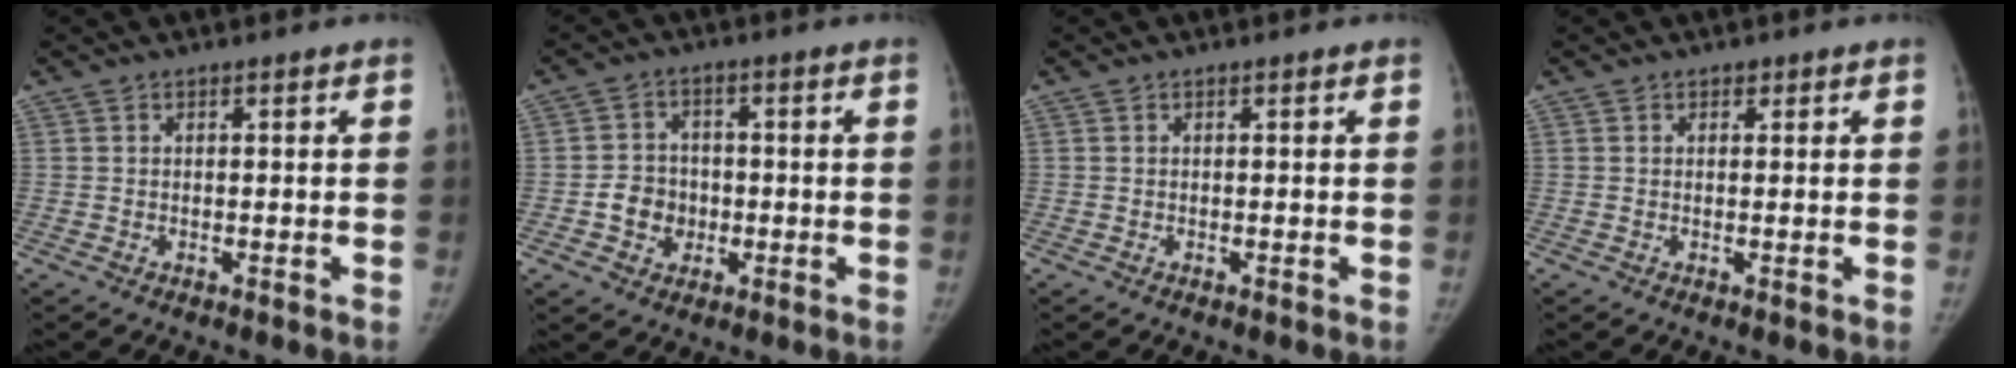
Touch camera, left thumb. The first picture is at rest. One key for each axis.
{"total": 6.2, "fx": -1.3, "fy": 5.5, "fz": 2.6, "tx": -0.017, "ty": 0.015, "tz": -0.024}
{"total": 0.0}
{"total": 0.8, "fx": 0.5, "fy": 0.6, "fz": 0.2, "tx": 0.004, "ty": -0.002, "tz": 0.005}